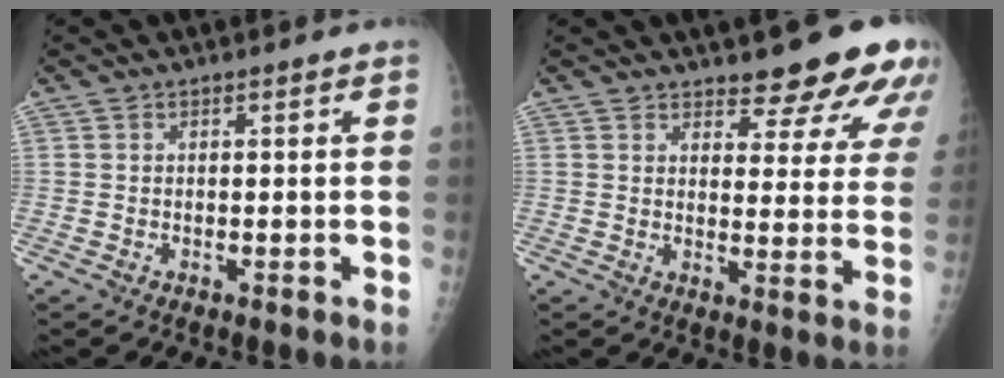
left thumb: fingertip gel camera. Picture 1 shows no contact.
{"total": 12.4, "force": [10.0, 4.1, 6.1], "torque": [-0.029, -0.065, 0.111]}